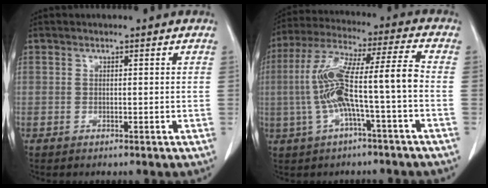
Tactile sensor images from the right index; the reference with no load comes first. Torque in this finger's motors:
{"motor_torque": [1.47, -0.67, 0.50, 0.21]}